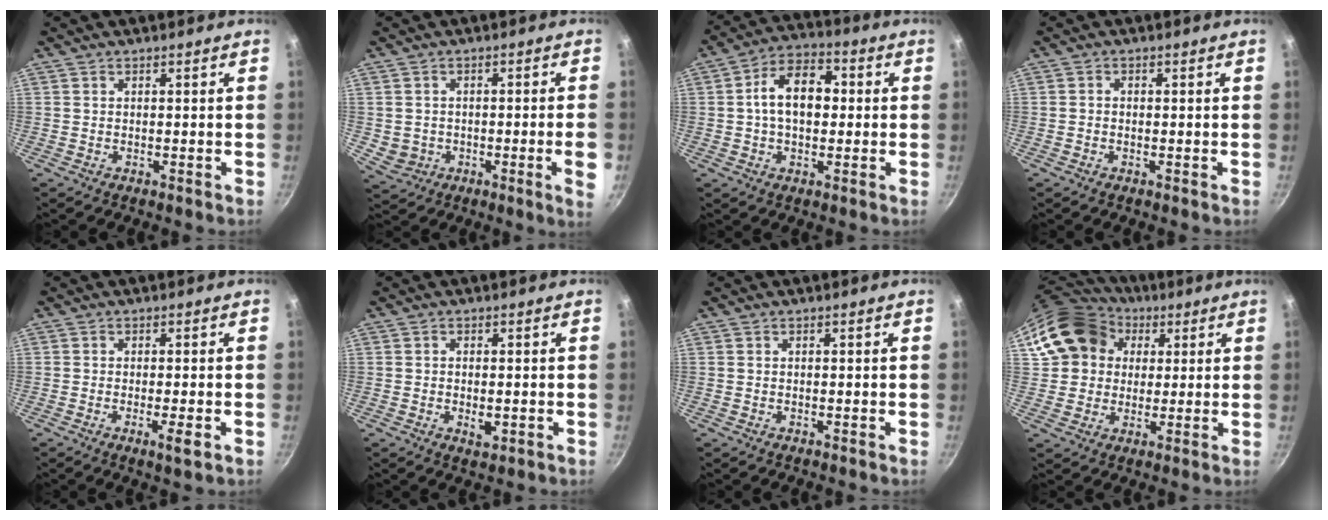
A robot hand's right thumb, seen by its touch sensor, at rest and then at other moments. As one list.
[{"total": 6.9, "force": [-1.0, 2.6, 6.4], "torque": [-0.090, 0.008, -0.003]}, {"total": 11.0, "force": [0.7, 7.2, 8.3], "torque": [-0.105, 0.028, -0.002]}, {"total": 0.8, "force": [-0.3, 0.7, 0.4], "torque": [-0.008, 0.004, -0.006]}, {"total": 3.2, "force": [-1.2, 0.4, 2.9], "torque": [-0.056, 0.001, -0.020]}, {"total": 2.7, "force": [-0.6, 1.4, 2.3], "torque": [-0.040, -0.003, -0.008]}, {"total": 0.0}, {"total": 15.2, "force": [4.4, 13.0, 6.5], "torque": [-0.095, 0.024, 0.073]}]